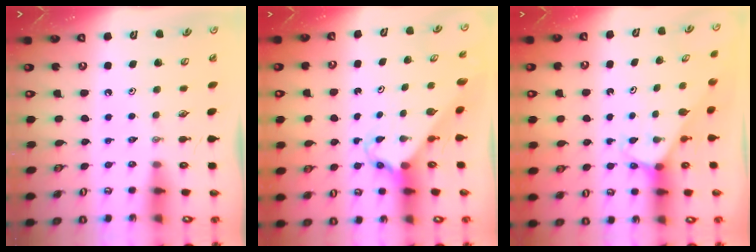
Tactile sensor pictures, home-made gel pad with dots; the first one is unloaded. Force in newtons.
{"total": 2.5, "press": 2.5, "slide": 0.2}
{"total": 2.5, "press": 2.5, "slide": 0.1}